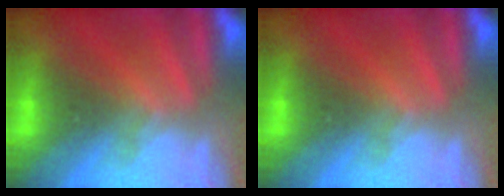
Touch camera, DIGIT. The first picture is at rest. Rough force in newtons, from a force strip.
{"total": 0.0}